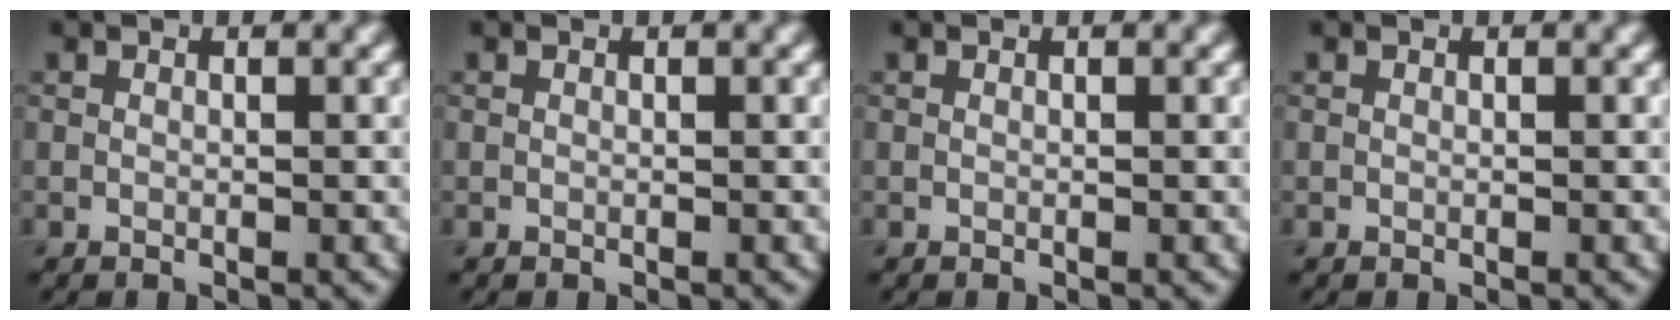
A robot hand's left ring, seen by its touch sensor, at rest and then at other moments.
{"total": 0.0}
{"total": 0.0}
{"total": 0.0}